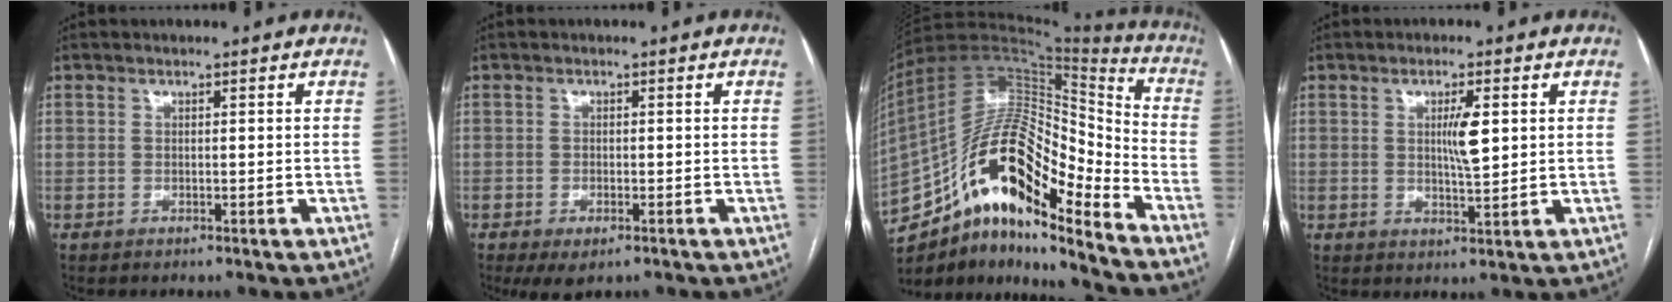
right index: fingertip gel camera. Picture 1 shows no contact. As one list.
[{"total": 3.9, "force": [-2.3, 1.8, 2.6], "torque": [-0.044, -0.007, -0.029]}, {"total": 20.3, "force": [-11.6, 5.7, 15.6], "torque": [-0.292, 0.043, -0.196]}, {"total": 4.6, "force": [1.1, 0.7, 4.4], "torque": [-0.075, -0.002, 0.018]}]